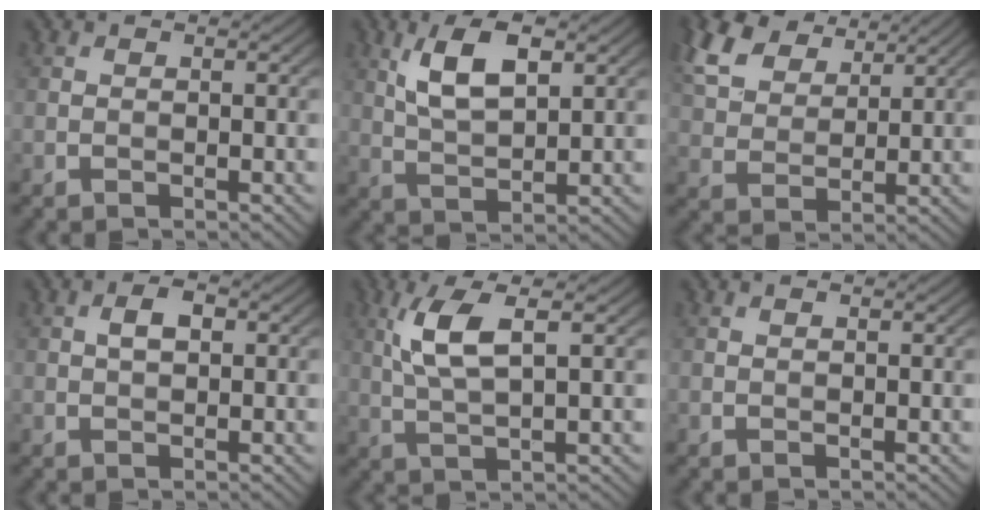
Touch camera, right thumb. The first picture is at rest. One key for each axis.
{"total": 7.0, "fx": 3.0, "fy": 2.8, "fz": 5.7, "tx": -0.119, "ty": -0.001, "tz": 0.059}
{"total": 9.7, "fx": 6.1, "fy": 5.4, "fz": 5.4, "tx": -0.150, "ty": 0.022, "tz": 0.123}
{"total": 2.3, "fx": 0.5, "fy": 1.3, "fz": 1.9, "tx": -0.035, "ty": 0.004, "tz": 0.006}
{"total": 6.4, "fx": 2.1, "fy": 1.7, "fz": 5.8, "tx": -0.129, "ty": 0.006, "tz": 0.043}
{"total": 0.0}